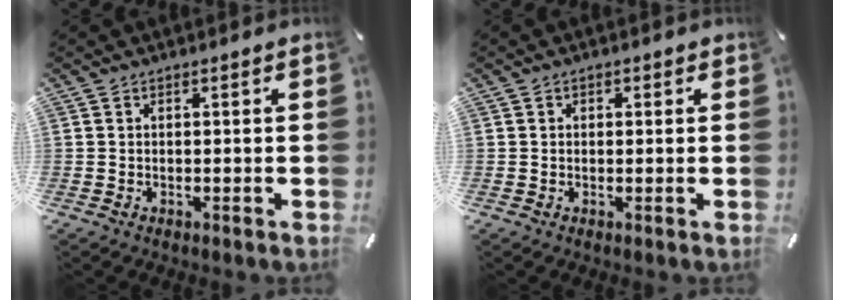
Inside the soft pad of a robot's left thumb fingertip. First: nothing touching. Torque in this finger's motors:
{"motor_torque": [0.09, -0.14, 0.09, 0.17, -0.04]}